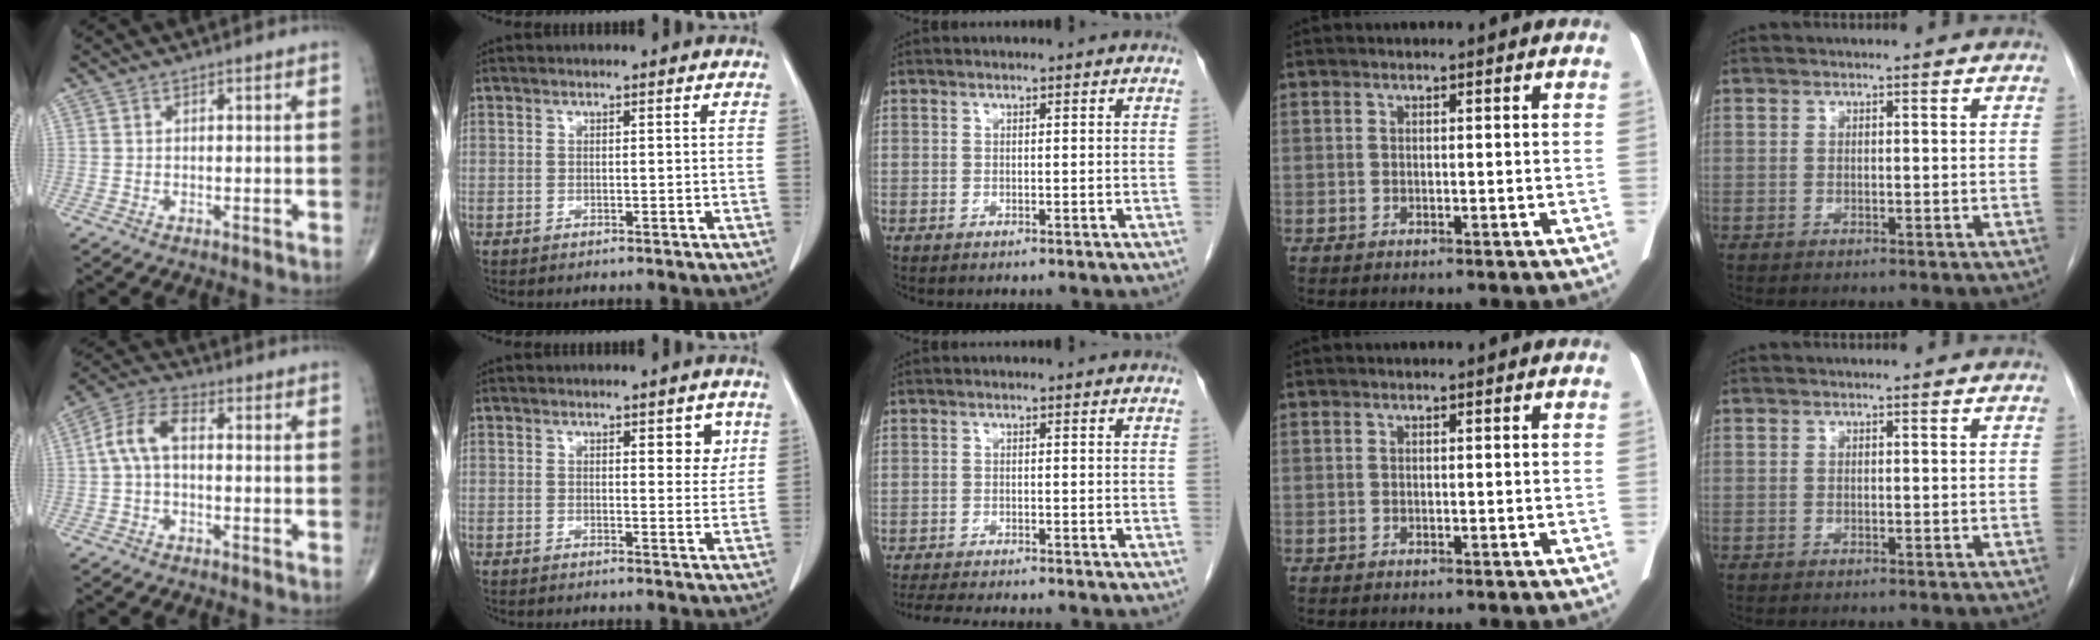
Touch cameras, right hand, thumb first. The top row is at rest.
{"thumb": {"total": 7.3, "force": [0.0, 4.0, 6.1], "torque": [-0.123, 0.026, -0.010]}, "index": {"total": 3.6, "force": [1.6, 1.4, 2.9], "torque": [-0.030, -0.005, 0.017]}, "middle": {"total": 9.6, "force": [-8.5, 0.9, 4.3], "torque": [-0.058, -0.015, -0.122]}}